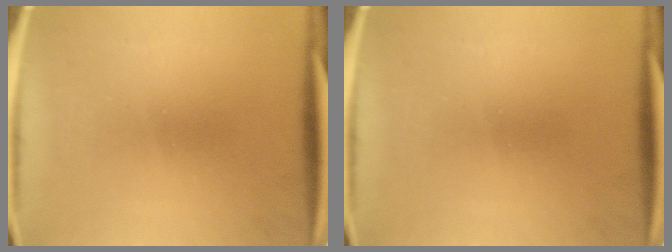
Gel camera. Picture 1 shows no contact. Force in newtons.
{"total": 0.0}